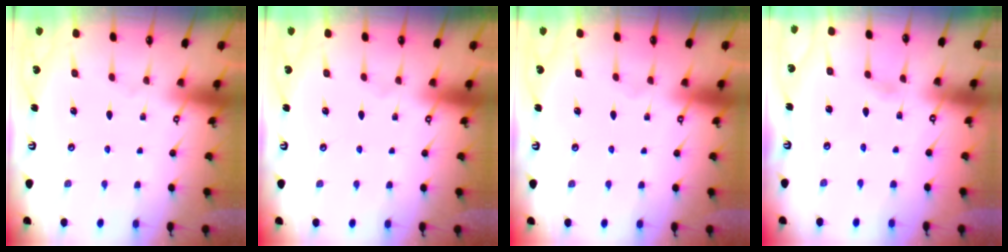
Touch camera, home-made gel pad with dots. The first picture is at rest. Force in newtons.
{"total": 0.0}
{"total": 0.0}
{"total": 0.6, "press": 0.6, "slide": 0.1}